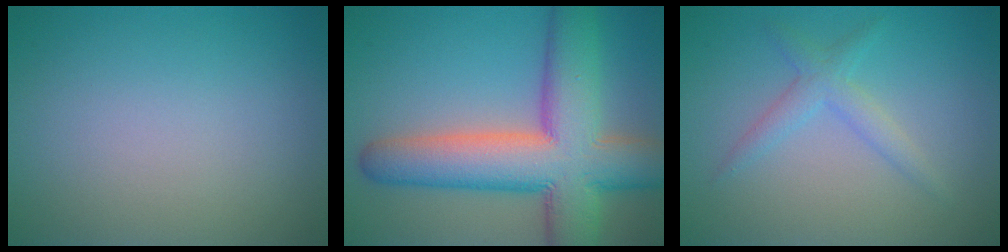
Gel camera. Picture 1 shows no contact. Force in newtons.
{"total": 12.2, "press": 12.2, "slide": 0.7}
{"total": 2.2, "press": 2.2, "slide": 0.1}